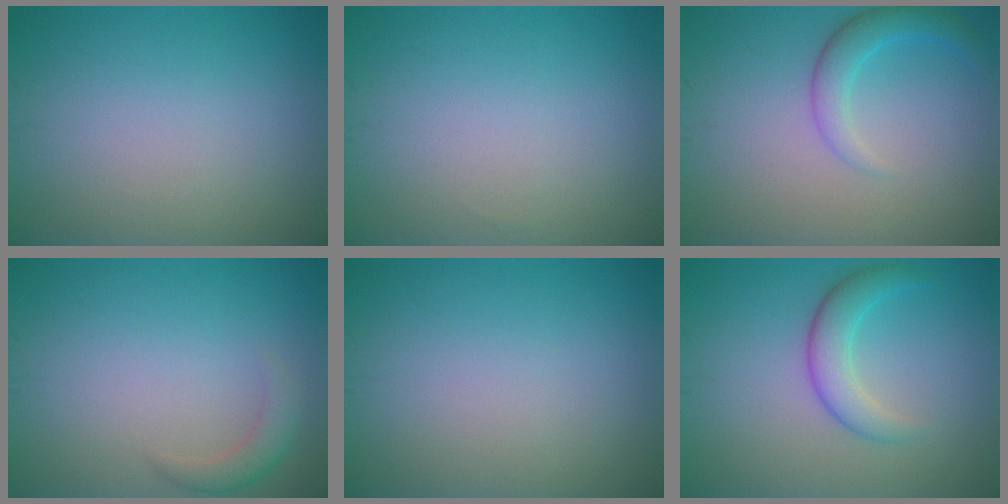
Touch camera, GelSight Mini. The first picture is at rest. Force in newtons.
{"total": 0.0}
{"total": 2.8, "press": 2.8, "slide": 0.1}
{"total": 1.8, "press": 1.8, "slide": 0.1}
{"total": 0.0}
{"total": 3.3, "press": 3.3, "slide": 0.2}